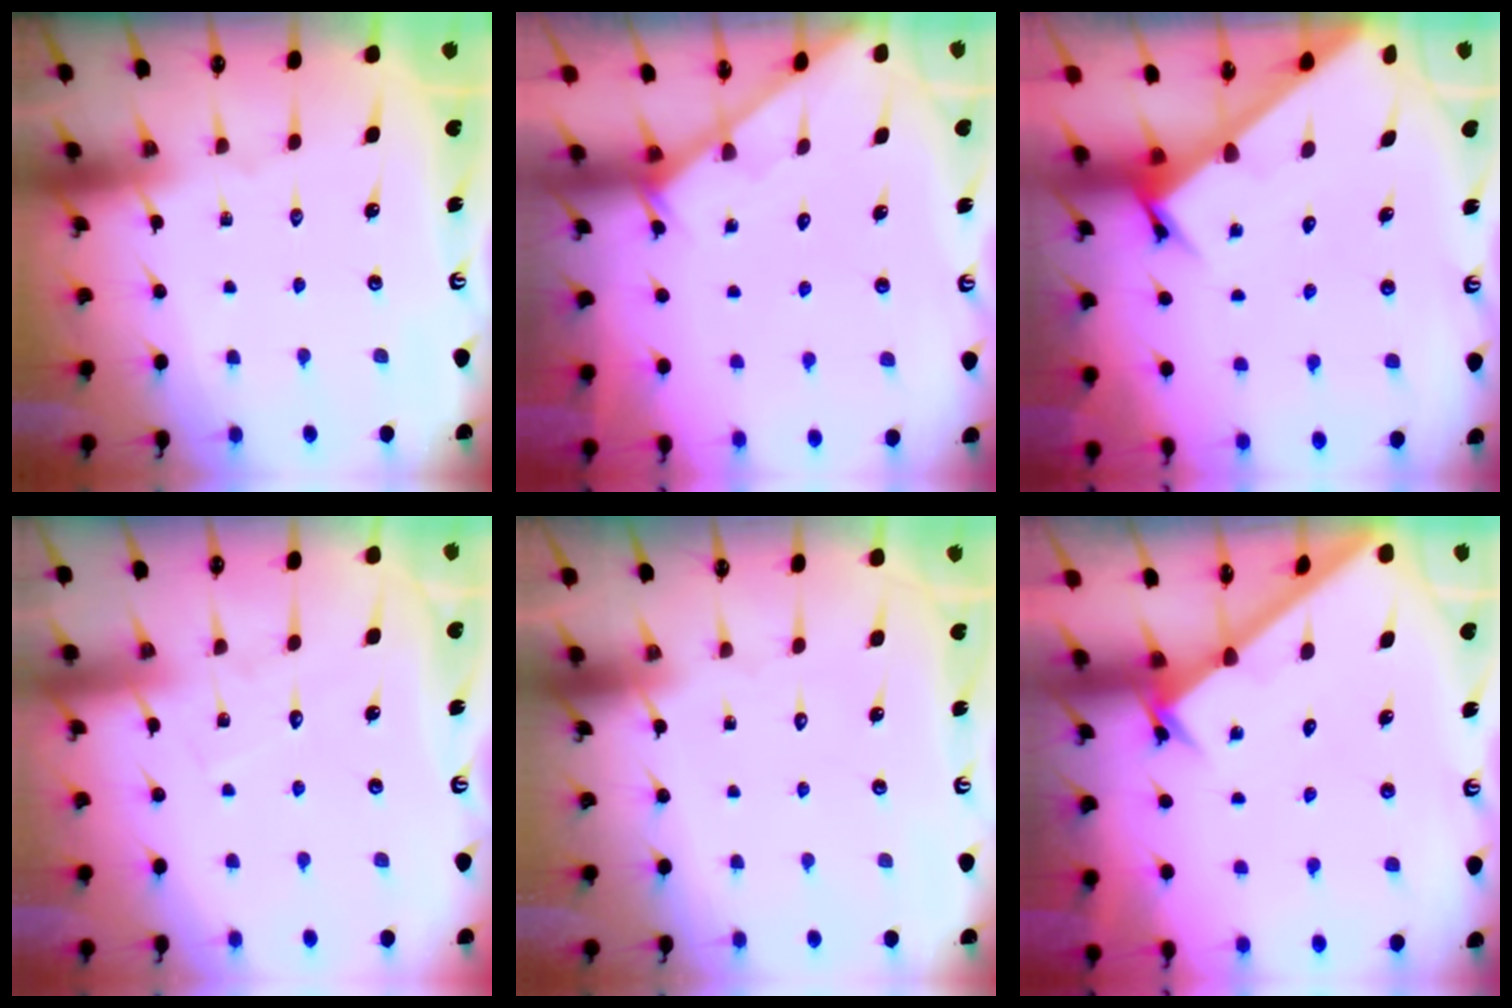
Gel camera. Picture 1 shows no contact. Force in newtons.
{"total": 2.1, "press": 2.1, "slide": 0.1}
{"total": 3.3, "press": 3.3, "slide": 0.2}
{"total": 4.8, "press": 4.8, "slide": 0.3}
{"total": 1.5, "press": 1.5, "slide": 0.1}
{"total": 2.1, "press": 2.1, "slide": 0.2}